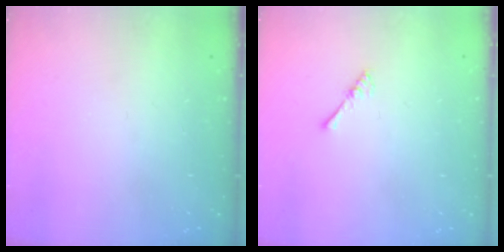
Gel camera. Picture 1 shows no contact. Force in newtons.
{"total": 2.4, "press": 2.4, "slide": 0.5}